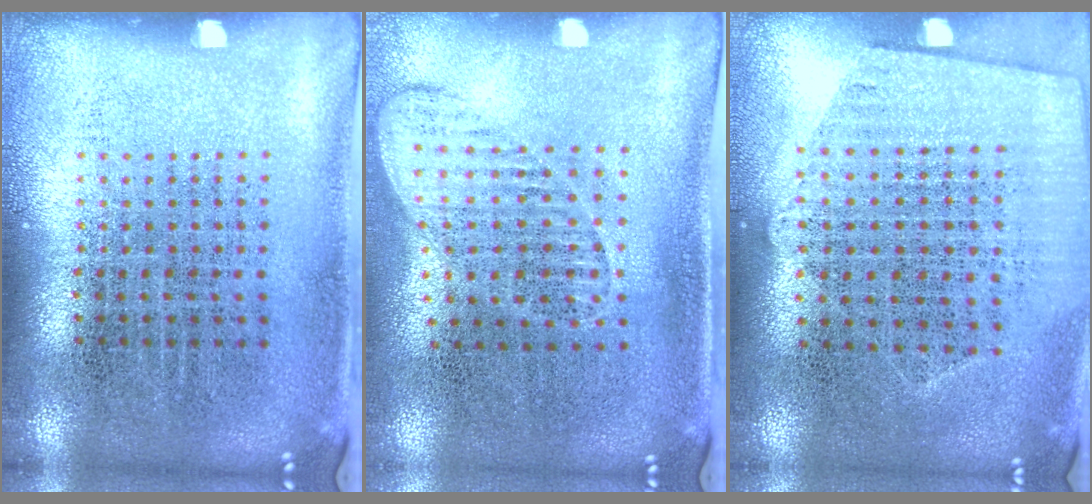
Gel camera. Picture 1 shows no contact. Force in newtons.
{"total": 1.4, "press": 1.2, "slide": 0.8}
{"total": 1.1, "press": 1.0, "slide": 0.5}